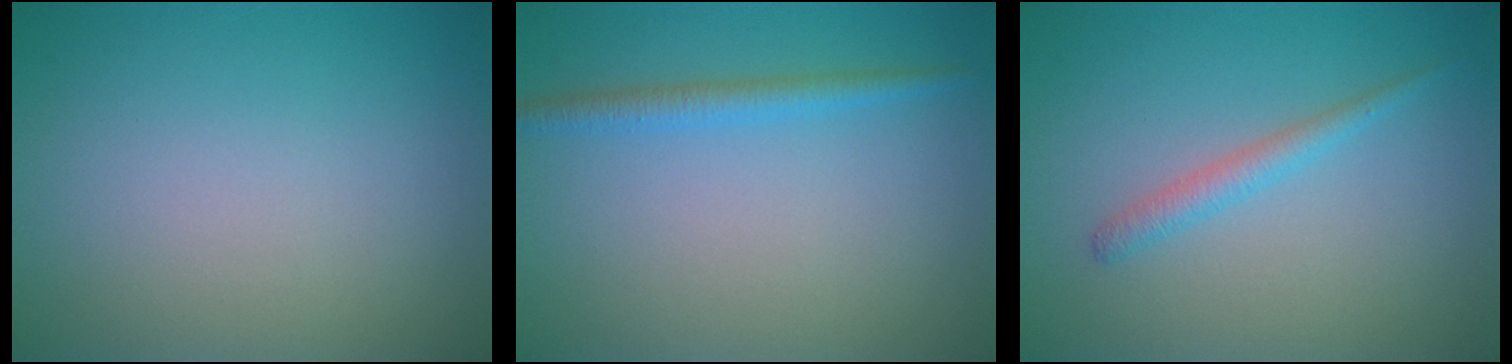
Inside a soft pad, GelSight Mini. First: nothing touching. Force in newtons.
{"total": 1.8, "press": 1.8, "slide": 0.1}
{"total": 1.5, "press": 1.5, "slide": 0.2}